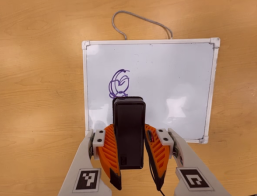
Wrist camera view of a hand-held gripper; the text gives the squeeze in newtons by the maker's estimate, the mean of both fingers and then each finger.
{"total": 6.9, "left": 5.5, "right": 8.4}